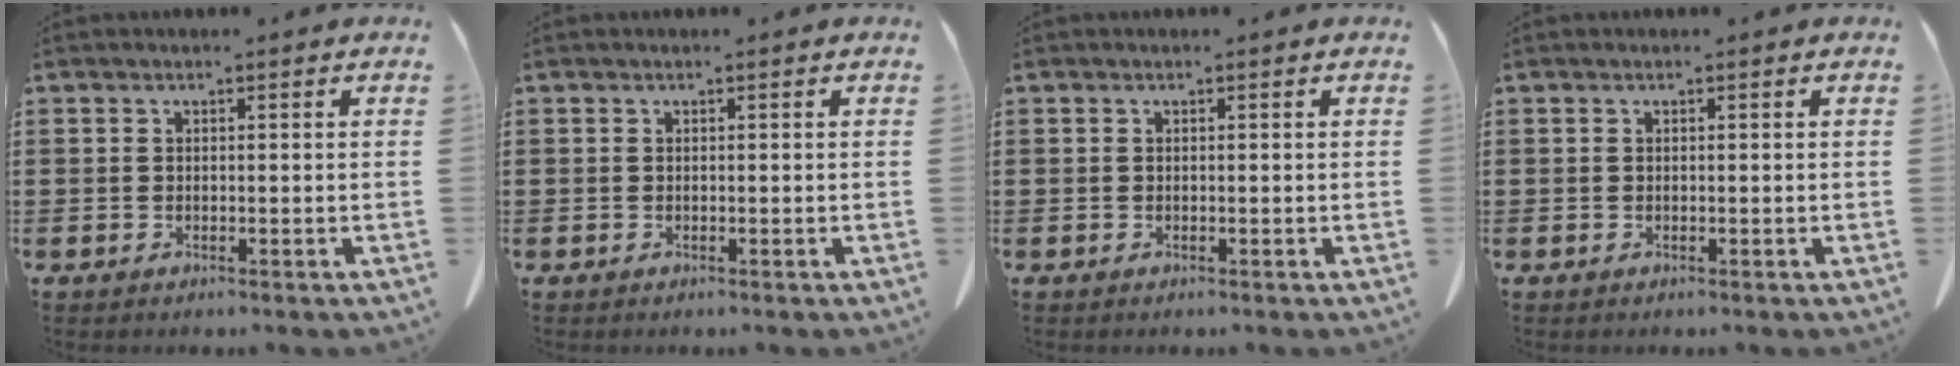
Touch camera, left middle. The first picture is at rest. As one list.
[{"total": 0.0}, {"total": 0.0}, {"total": 0.0}]